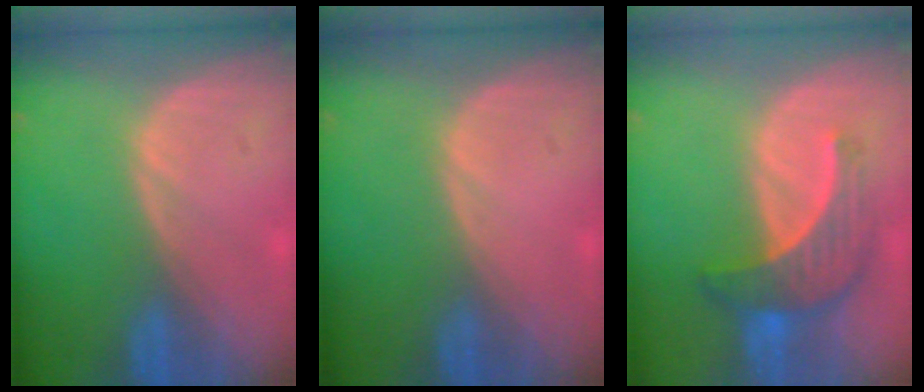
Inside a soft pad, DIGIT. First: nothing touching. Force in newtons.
{"total": 0.0}
{"total": 7.1, "press": 6.8, "slide": 2.2}